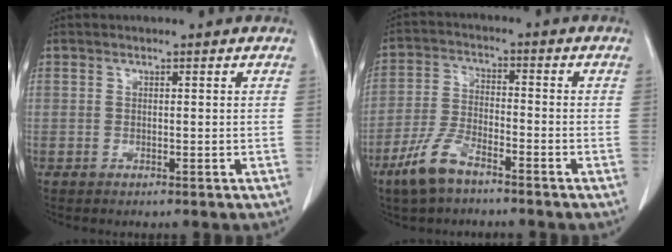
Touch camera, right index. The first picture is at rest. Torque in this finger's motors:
{"motor_torque": [0.35, -0.41, 0.06, -0.02]}